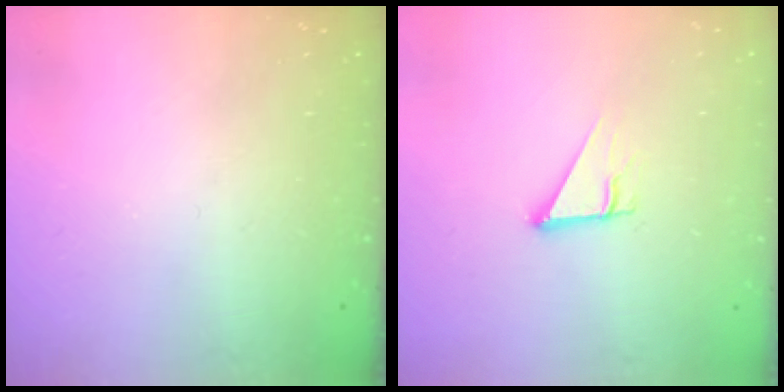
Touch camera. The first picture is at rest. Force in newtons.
{"total": 3.8, "press": 3.8, "slide": 0.3}